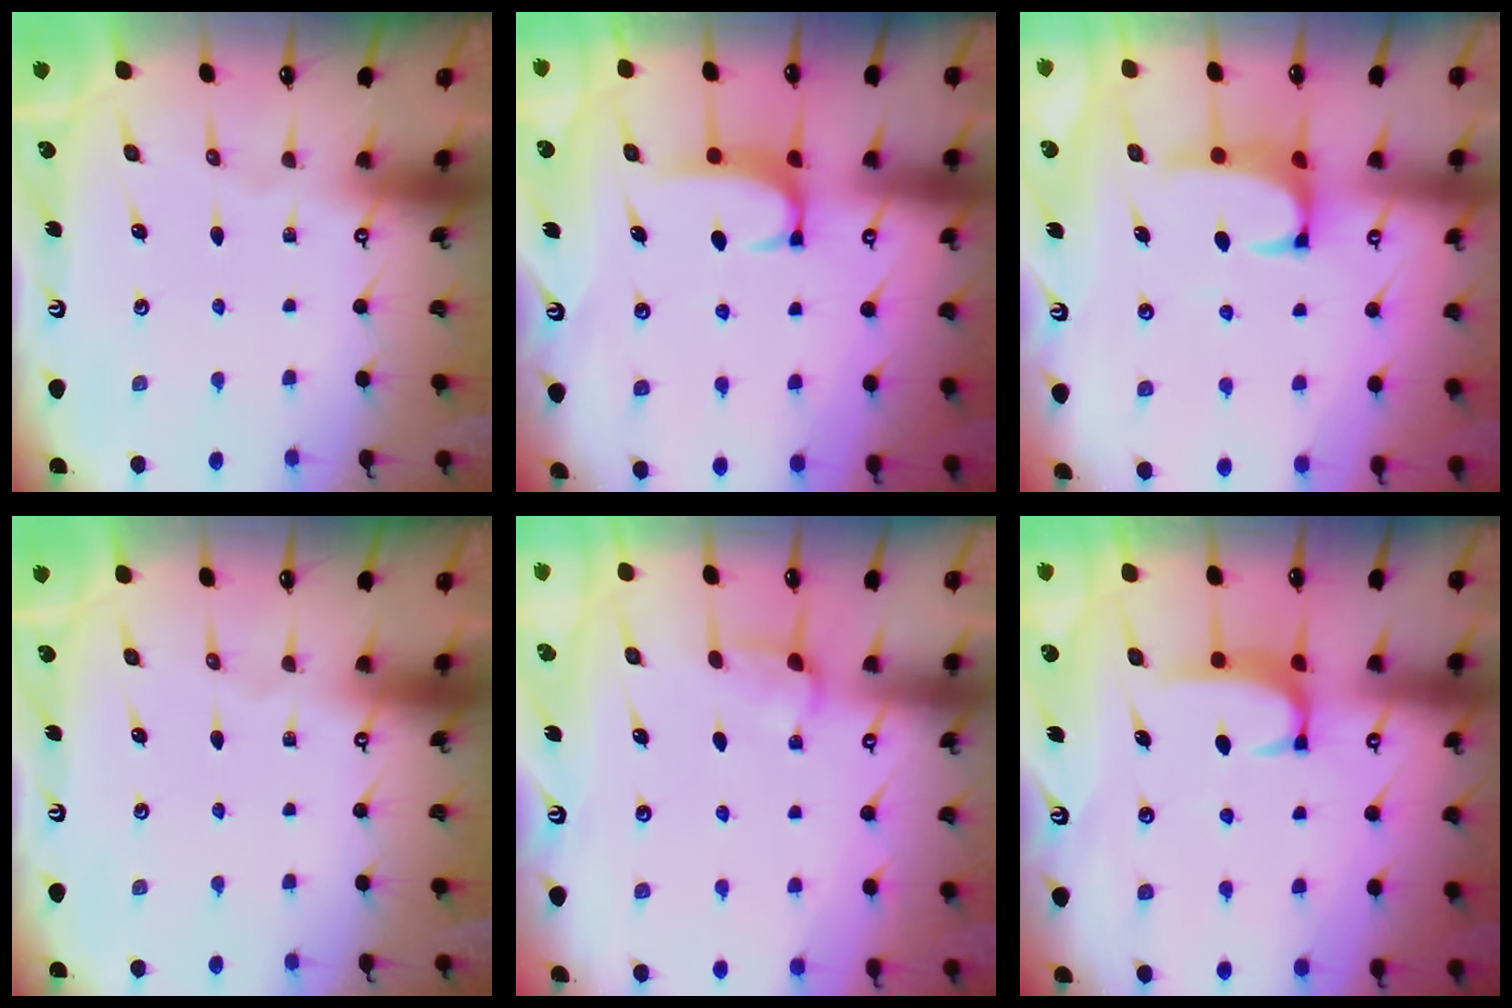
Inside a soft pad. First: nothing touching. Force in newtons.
{"total": 1.7, "press": 1.6, "slide": 0.5}
{"total": 1.3, "press": 1.2, "slide": 0.5}
{"total": 0.0}
{"total": 2.5, "press": 2.5, "slide": 0.6}
{"total": 1.8, "press": 1.7, "slide": 0.5}